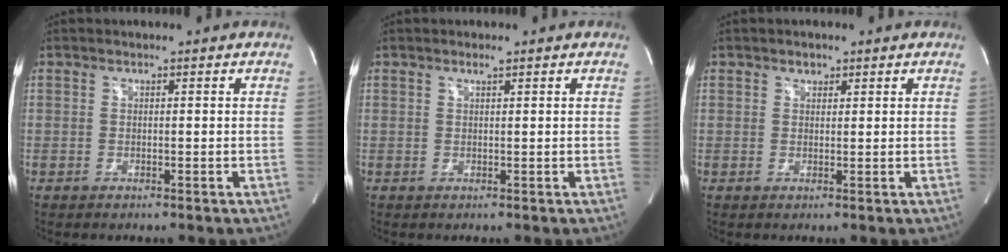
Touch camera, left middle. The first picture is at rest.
{"total": 0.8, "force": [0.6, 0.0, 0.5], "torque": [-0.011, 0.000, 0.011]}
{"total": 1.3, "force": [0.9, 0.9, 0.4], "torque": [-0.005, -0.001, 0.013]}